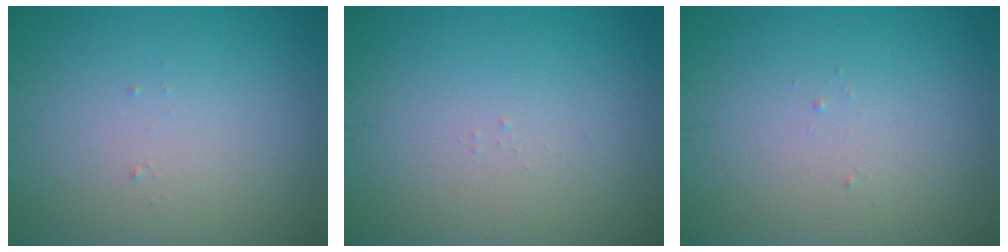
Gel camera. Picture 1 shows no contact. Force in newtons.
{"total": 0.0}
{"total": 0.0}